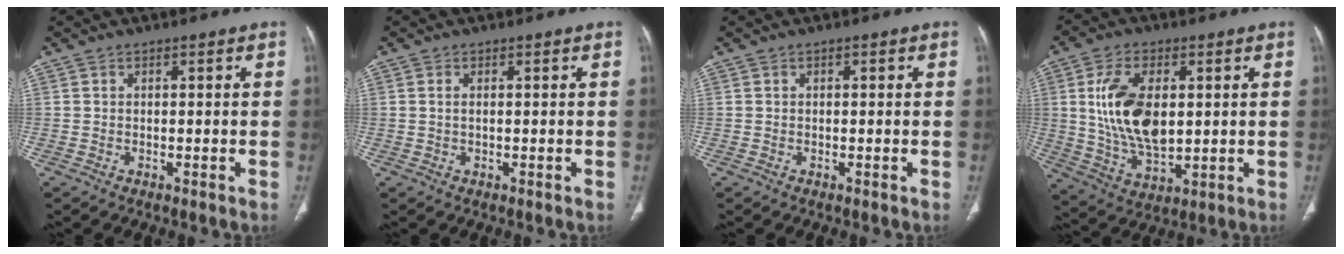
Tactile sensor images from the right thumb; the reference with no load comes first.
{"total": 1.0, "force": [0.2, 0.4, 0.9], "torque": [-0.023, 0.002, 0.006]}
{"total": 0.0}
{"total": 14.5, "force": [2.2, 8.0, 11.9], "torque": [-0.214, -0.014, 0.050]}